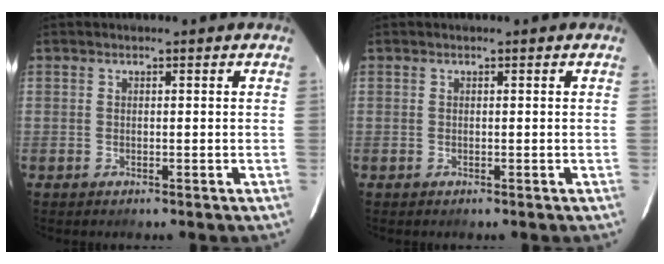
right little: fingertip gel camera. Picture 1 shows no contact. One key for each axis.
{"total": 0.0}